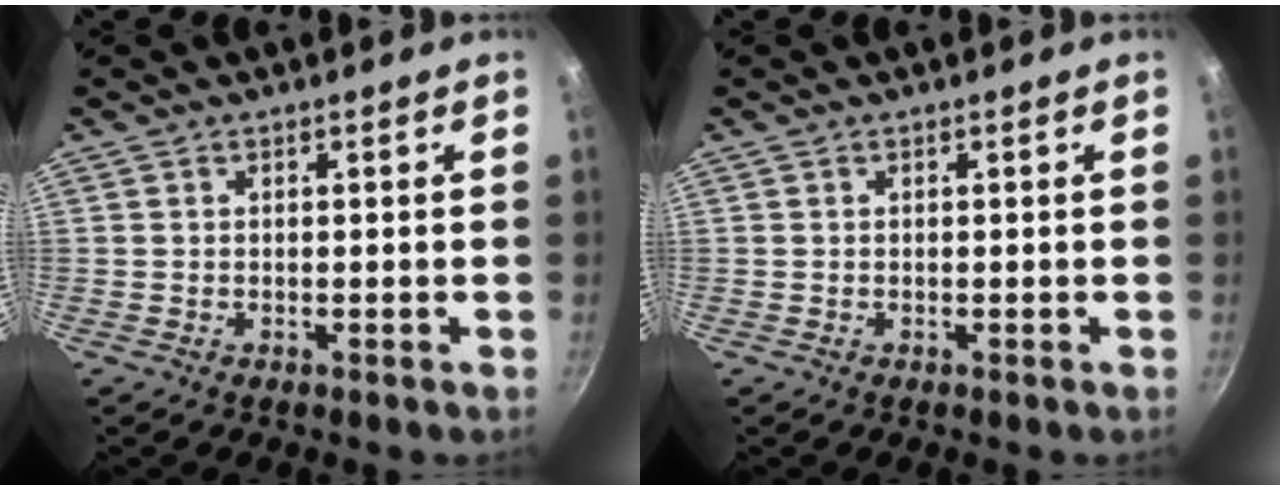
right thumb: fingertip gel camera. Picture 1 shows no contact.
{"total": 0.0}